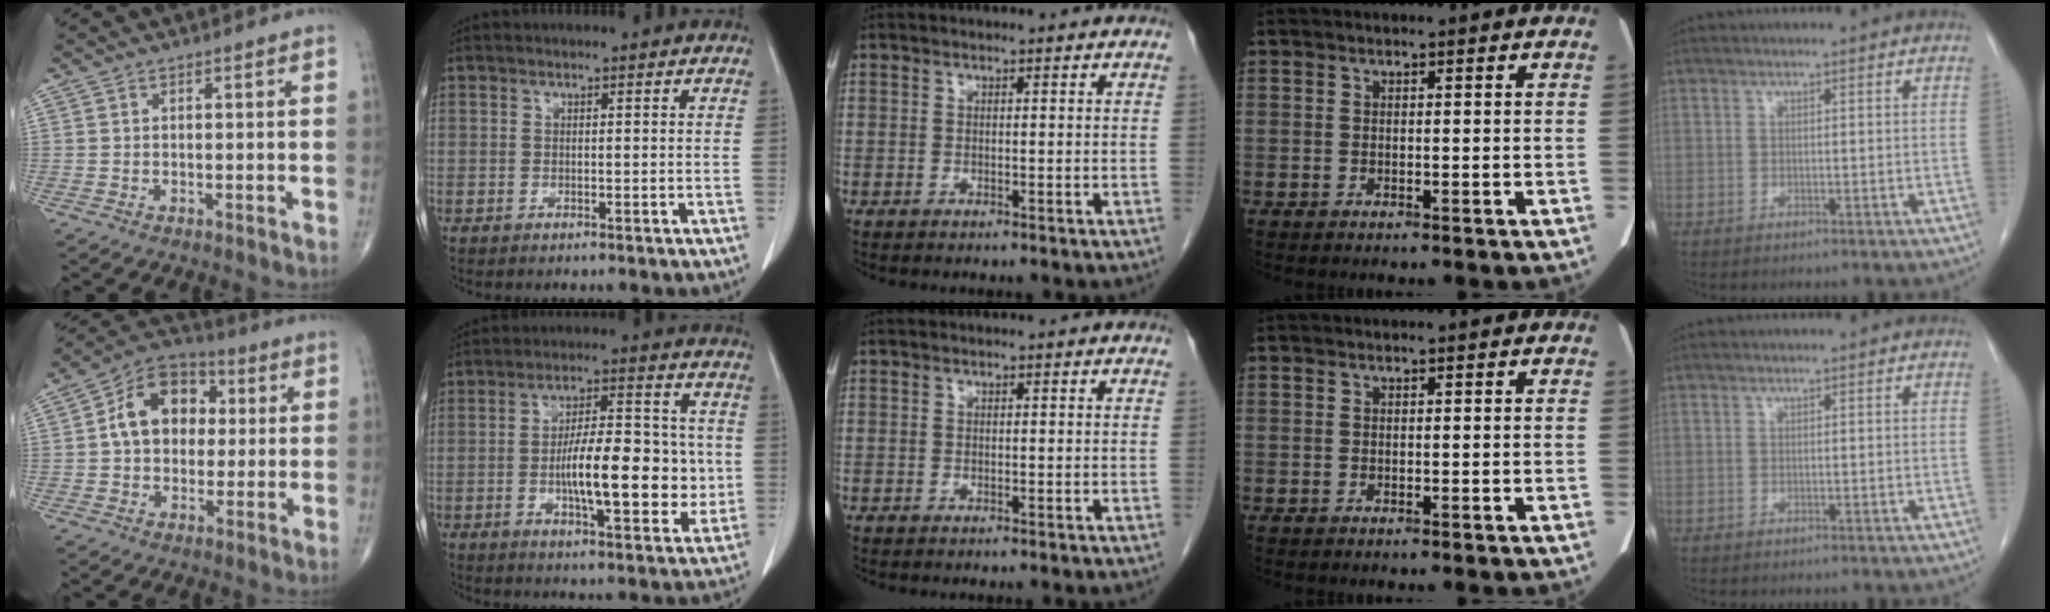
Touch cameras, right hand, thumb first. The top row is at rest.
{"thumb": {"total": 13.4, "force": [1.9, 9.9, 8.9], "torque": [-0.110, 0.022, 0.020]}, "index": {"total": 14.1, "force": [-1.6, 4.5, 13.3], "torque": [-0.212, 0.017, -0.024]}}